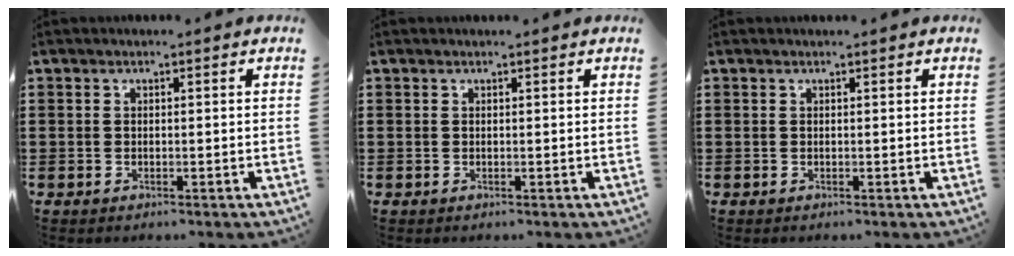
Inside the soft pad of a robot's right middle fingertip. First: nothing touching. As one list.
[{"total": 0.0}, {"total": 0.0}]